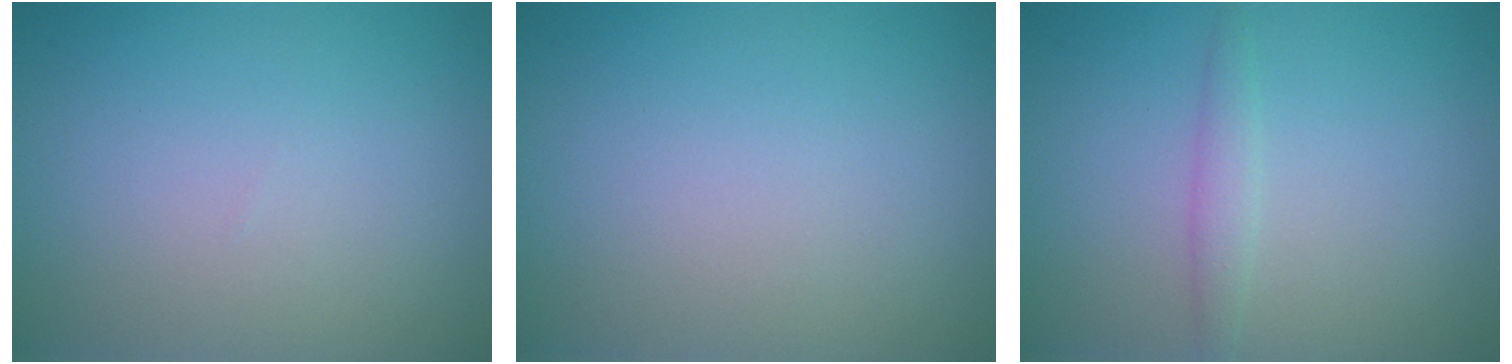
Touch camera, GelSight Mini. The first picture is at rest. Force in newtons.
{"total": 0.0}
{"total": 1.4, "press": 1.4, "slide": 0.0}